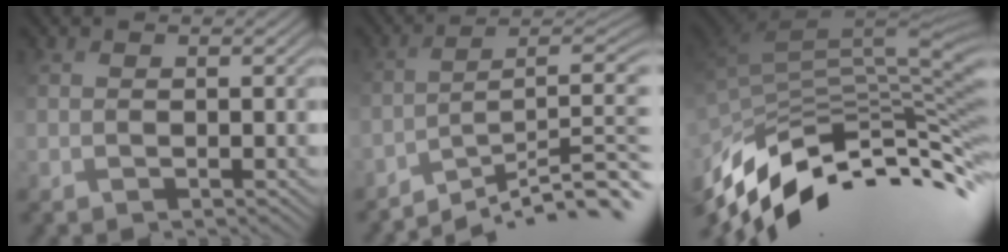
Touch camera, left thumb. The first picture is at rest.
{"total": 10.1, "force": [-8.0, 1.6, 6.0], "torque": [-0.089, 0.005, -0.116]}
{"total": 11.9, "force": [-6.4, 4.6, 8.9], "torque": [-0.210, -0.011, -0.103]}